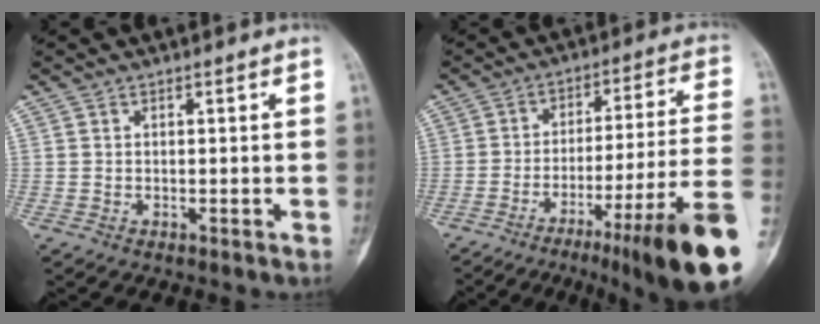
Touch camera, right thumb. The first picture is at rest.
{"total": 22.1, "force": [-11.0, 0.7, 19.2], "torque": [-0.220, 0.051, -0.165]}